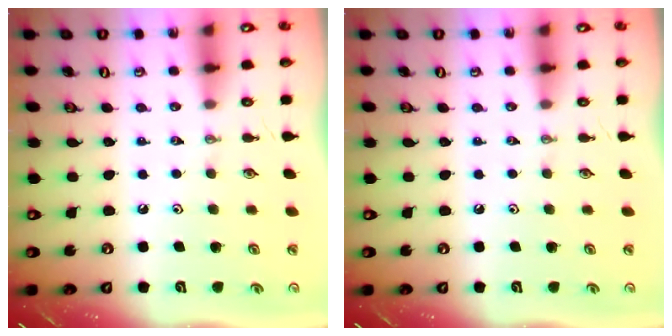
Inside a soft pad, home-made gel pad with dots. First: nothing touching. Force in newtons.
{"total": 0.0}